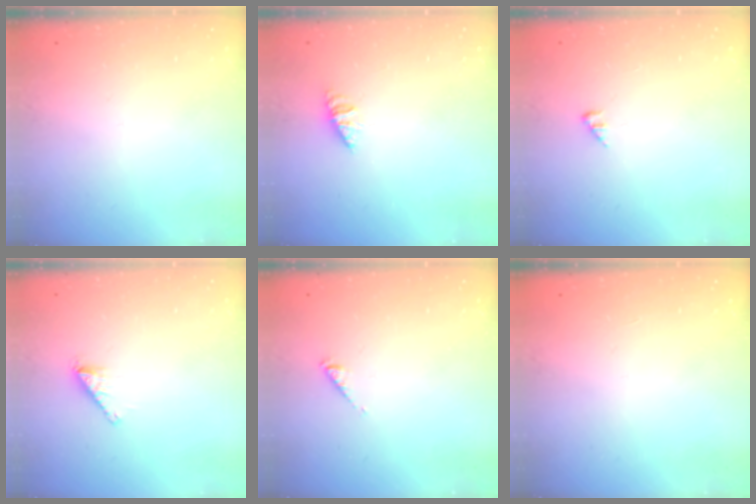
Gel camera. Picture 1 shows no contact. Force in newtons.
{"total": 1.3, "press": 1.3, "slide": 0.2}
{"total": 1.0, "press": 1.0, "slide": 0.2}
{"total": 1.7, "press": 1.7, "slide": 0.2}
{"total": 0.8, "press": 0.8, "slide": 0.1}
{"total": 0.0}